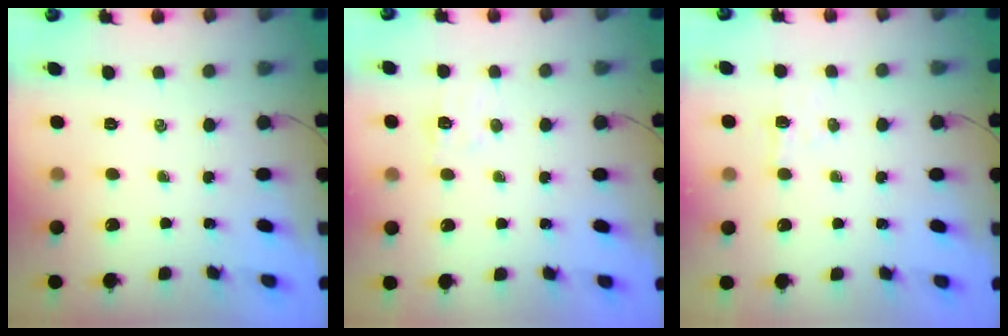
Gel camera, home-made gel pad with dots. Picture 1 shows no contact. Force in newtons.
{"total": 6.5, "press": 6.4, "slide": 1.0}
{"total": 3.3, "press": 3.2, "slide": 0.9}